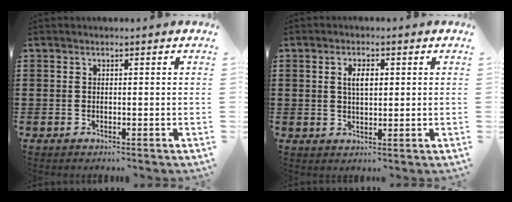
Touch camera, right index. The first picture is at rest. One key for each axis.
{"total": 3.2, "fx": 0.7, "fy": 1.4, "fz": 2.8, "tx": -0.057, "ty": 0.007, "tz": 0.010}